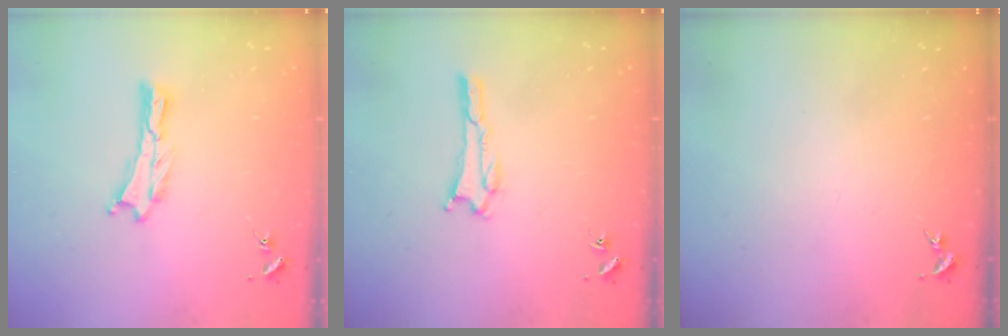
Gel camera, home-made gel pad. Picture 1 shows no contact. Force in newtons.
{"total": 1.5, "press": 1.5, "slide": 0.2}
{"total": 0.0}